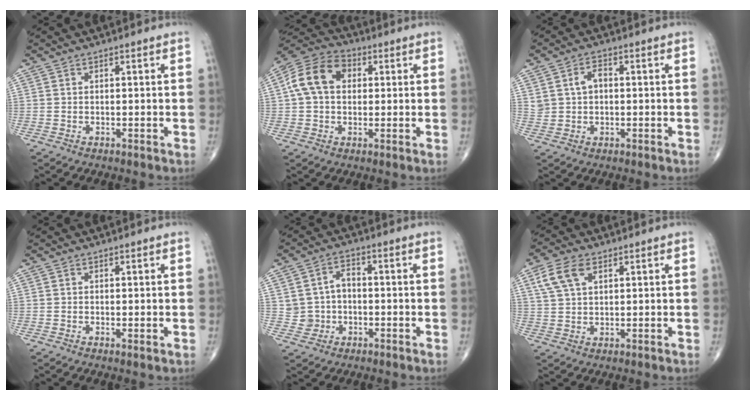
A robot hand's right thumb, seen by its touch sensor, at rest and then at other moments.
{"total": 11.5, "force": [2.0, 8.2, 7.8], "torque": [-0.138, 0.027, 0.024]}
{"total": 4.5, "force": [0.8, 3.2, 3.1], "torque": [-0.047, 0.008, 0.015]}
{"total": 0.7, "force": [0.1, 0.2, 0.6], "torque": [-0.013, -0.004, -0.001]}
{"total": 5.3, "force": [-0.6, 4.8, 2.0], "torque": [-0.015, 0.020, -0.013]}
{"total": 6.7, "force": [3.0, 3.8, 4.6], "torque": [-0.093, 0.003, 0.062]}